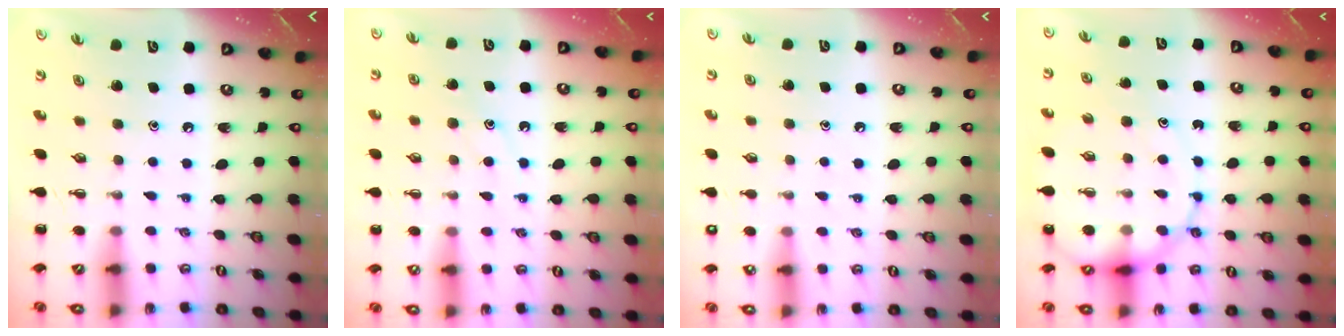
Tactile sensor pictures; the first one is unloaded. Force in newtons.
{"total": 10.7, "press": 10.6, "slide": 1.4}
{"total": 5.9, "press": 5.6, "slide": 1.8}
{"total": 12.2, "press": 11.9, "slide": 3.0}